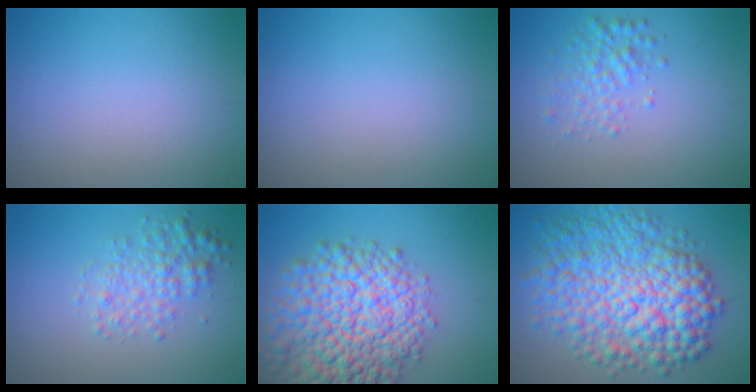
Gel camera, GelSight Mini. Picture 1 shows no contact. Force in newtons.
{"total": 0.0}
{"total": 2.4, "press": 2.4, "slide": 0.1}
{"total": 2.9, "press": 2.9, "slide": 0.0}
{"total": 11.9, "press": 11.9, "slide": 0.3}
{"total": 11.1, "press": 11.1, "slide": 0.1}